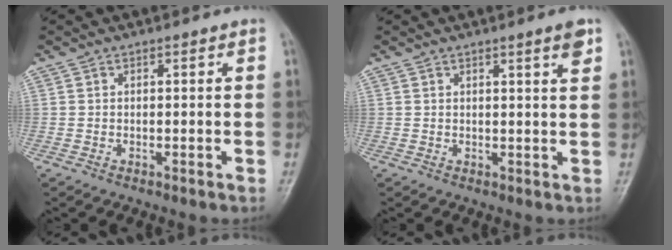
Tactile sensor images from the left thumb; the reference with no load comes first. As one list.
[{"total": 3.0, "force": [1.8, 0.1, 2.4], "torque": [-0.033, -0.011, 0.026]}]